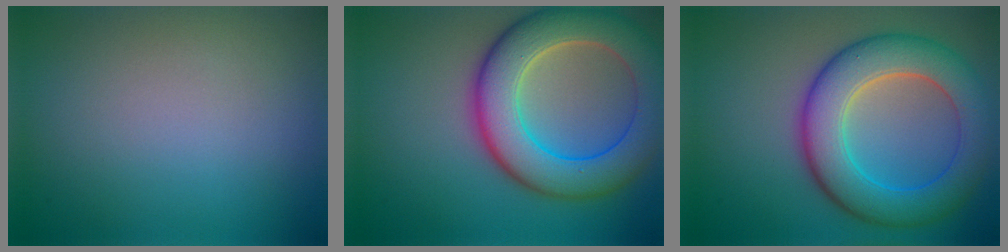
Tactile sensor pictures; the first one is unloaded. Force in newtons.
{"total": 9.6, "press": 9.5, "slide": 0.4}
{"total": 8.3, "press": 8.3, "slide": 0.1}